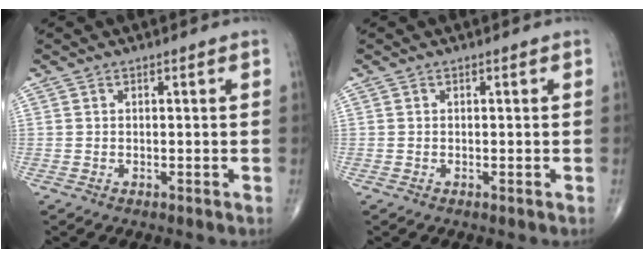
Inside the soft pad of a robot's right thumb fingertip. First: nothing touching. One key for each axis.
{"total": 0.0}